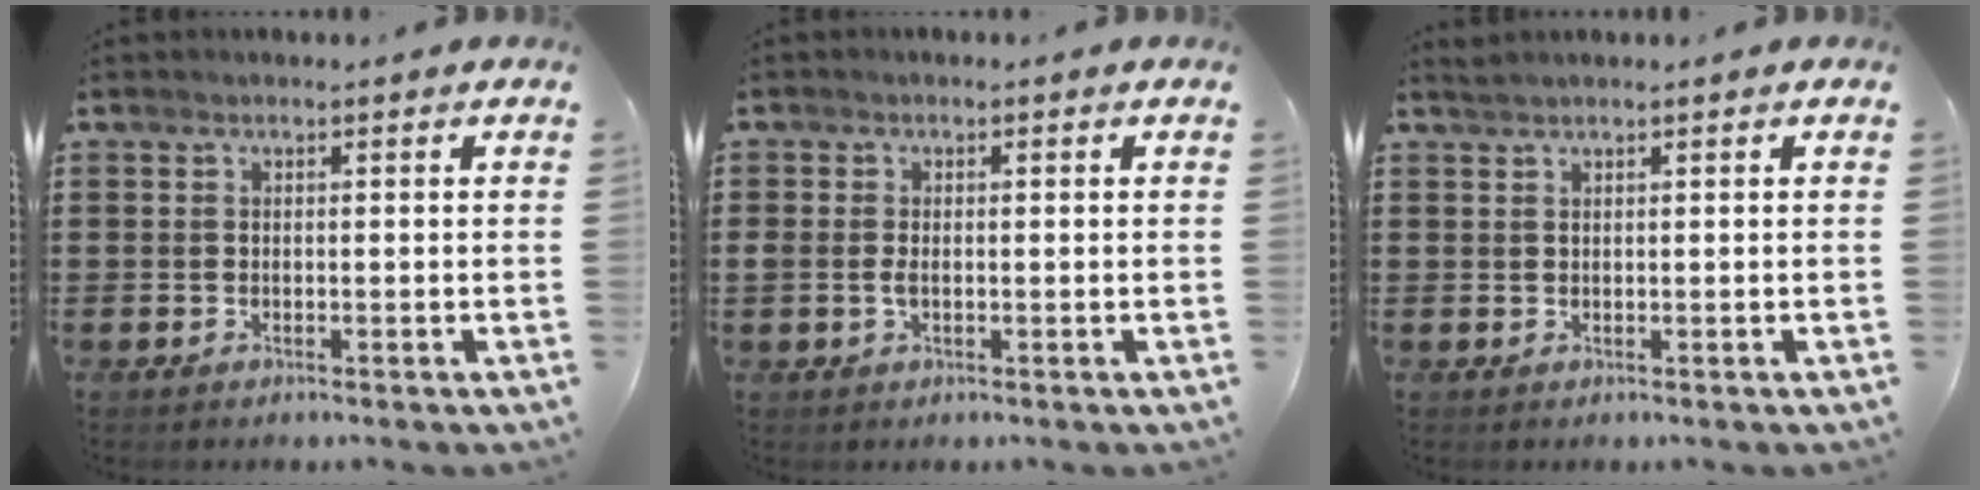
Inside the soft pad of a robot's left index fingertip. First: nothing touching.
{"total": 1.9, "force": [-0.2, 0.9, 1.6], "torque": [-0.039, 0.000, -0.009]}
{"total": 0.9, "force": [0.8, -0.1, 0.4], "torque": [-0.007, 0.000, 0.016]}